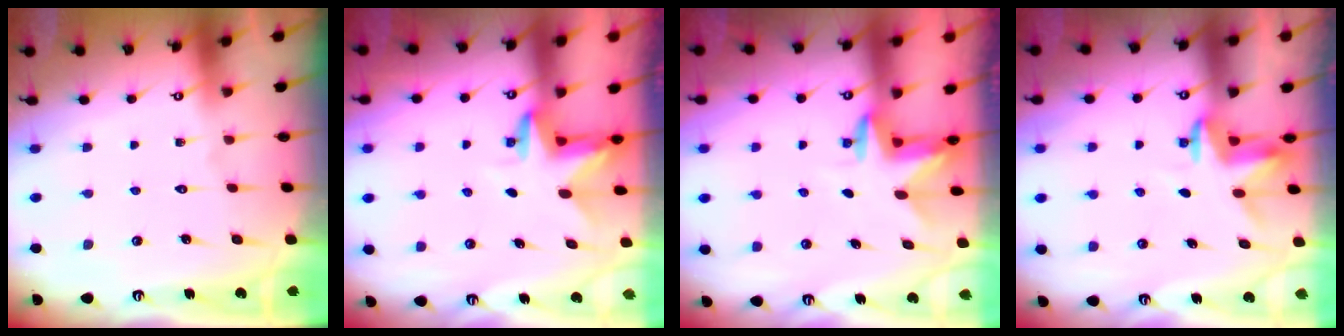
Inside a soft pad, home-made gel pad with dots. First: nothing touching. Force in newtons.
{"total": 3.4, "press": 3.4, "slide": 0.1}
{"total": 2.6, "press": 2.6, "slide": 0.2}
{"total": 3.4, "press": 3.4, "slide": 0.3}